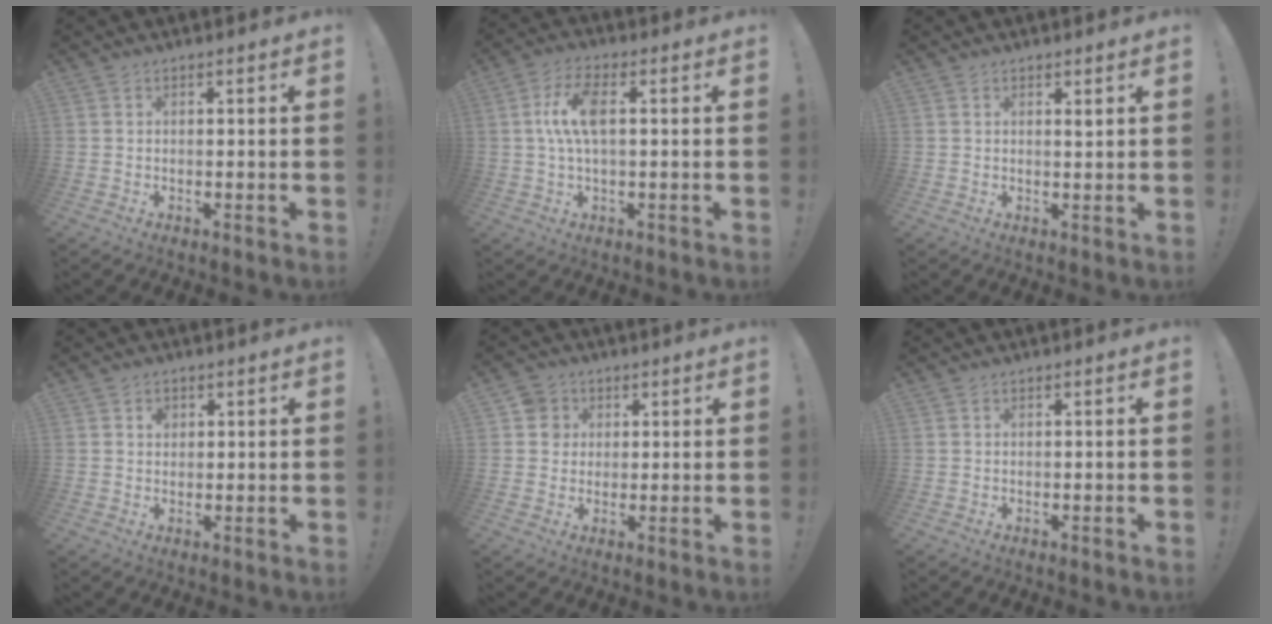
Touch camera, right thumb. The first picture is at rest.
{"total": 9.5, "force": [1.0, 3.8, 8.7], "torque": [-0.175, 0.004, 0.016]}
{"total": 1.0, "force": [0.7, 0.2, 0.7], "torque": [0.000, -0.006, 0.009]}
{"total": 1.8, "force": [0.6, 1.5, 0.7], "torque": [-0.006, -0.001, 0.008]}
{"total": 5.1, "force": [1.3, 4.8, 1.1], "torque": [-0.020, 0.006, 0.026]}
{"total": 0.0}